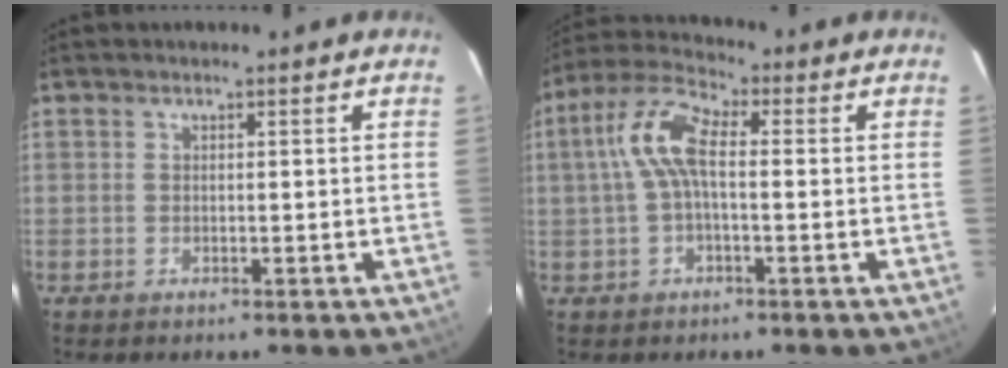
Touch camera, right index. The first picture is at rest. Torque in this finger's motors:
{"motor_torque": [0.88, -0.12, 0.54, 0.16]}